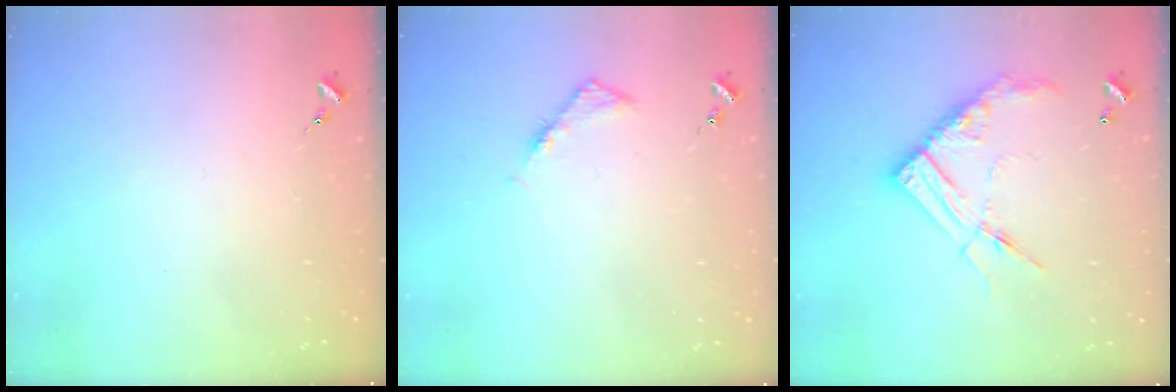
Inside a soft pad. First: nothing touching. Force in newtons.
{"total": 4.1, "press": 4.0, "slide": 0.5}
{"total": 15.8, "press": 15.7, "slide": 1.4}